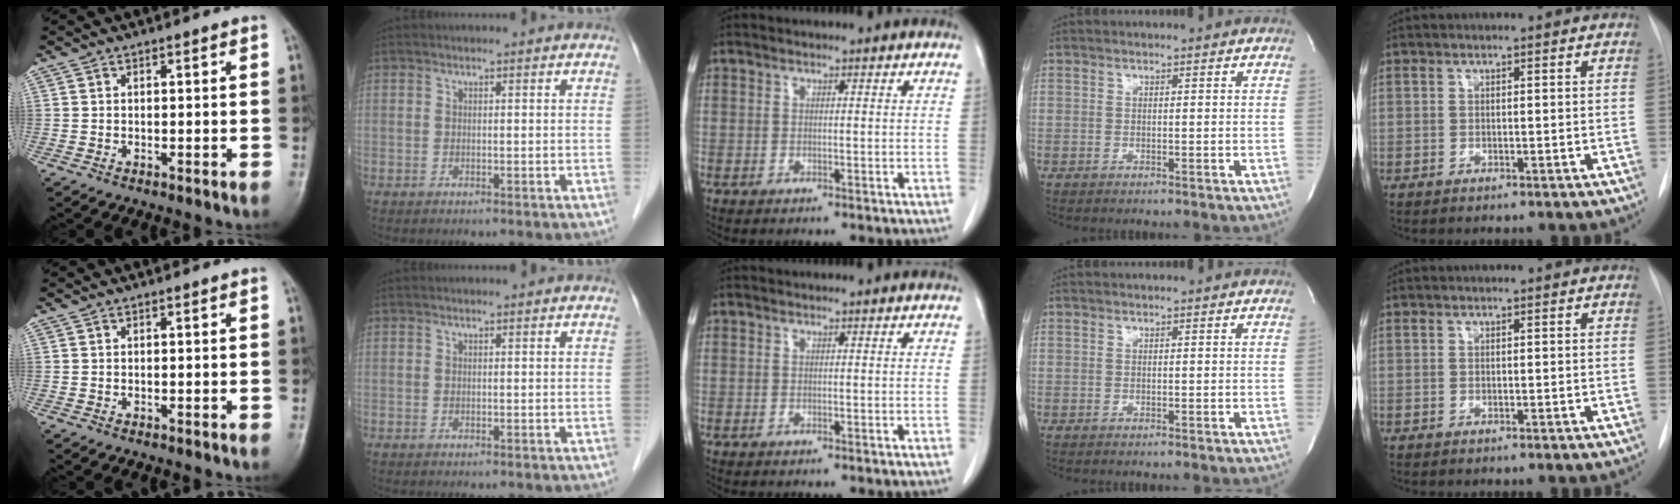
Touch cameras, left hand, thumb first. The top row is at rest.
{}